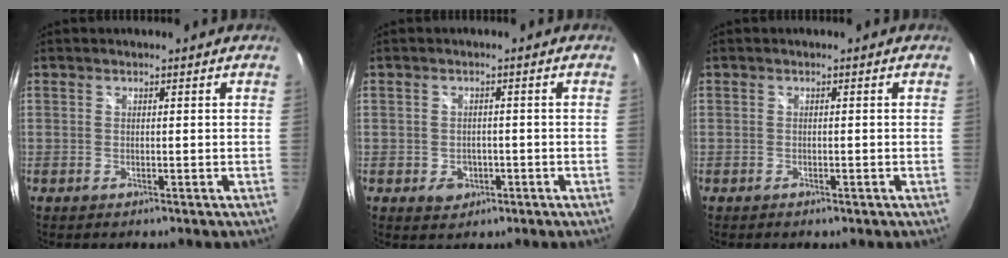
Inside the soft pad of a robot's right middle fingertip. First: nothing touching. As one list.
[{"total": 3.4, "force": [-1.3, 2.8, 1.3], "torque": [-0.030, 0.000, -0.013]}, {"total": 0.8, "force": [-0.5, 0.3, 0.4], "torque": [-0.008, -0.003, -0.009]}]